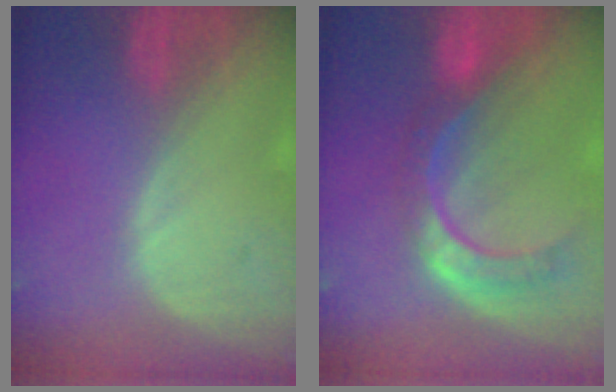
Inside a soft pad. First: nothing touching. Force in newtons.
{"total": 8.7, "press": 7.3, "slide": 4.7}